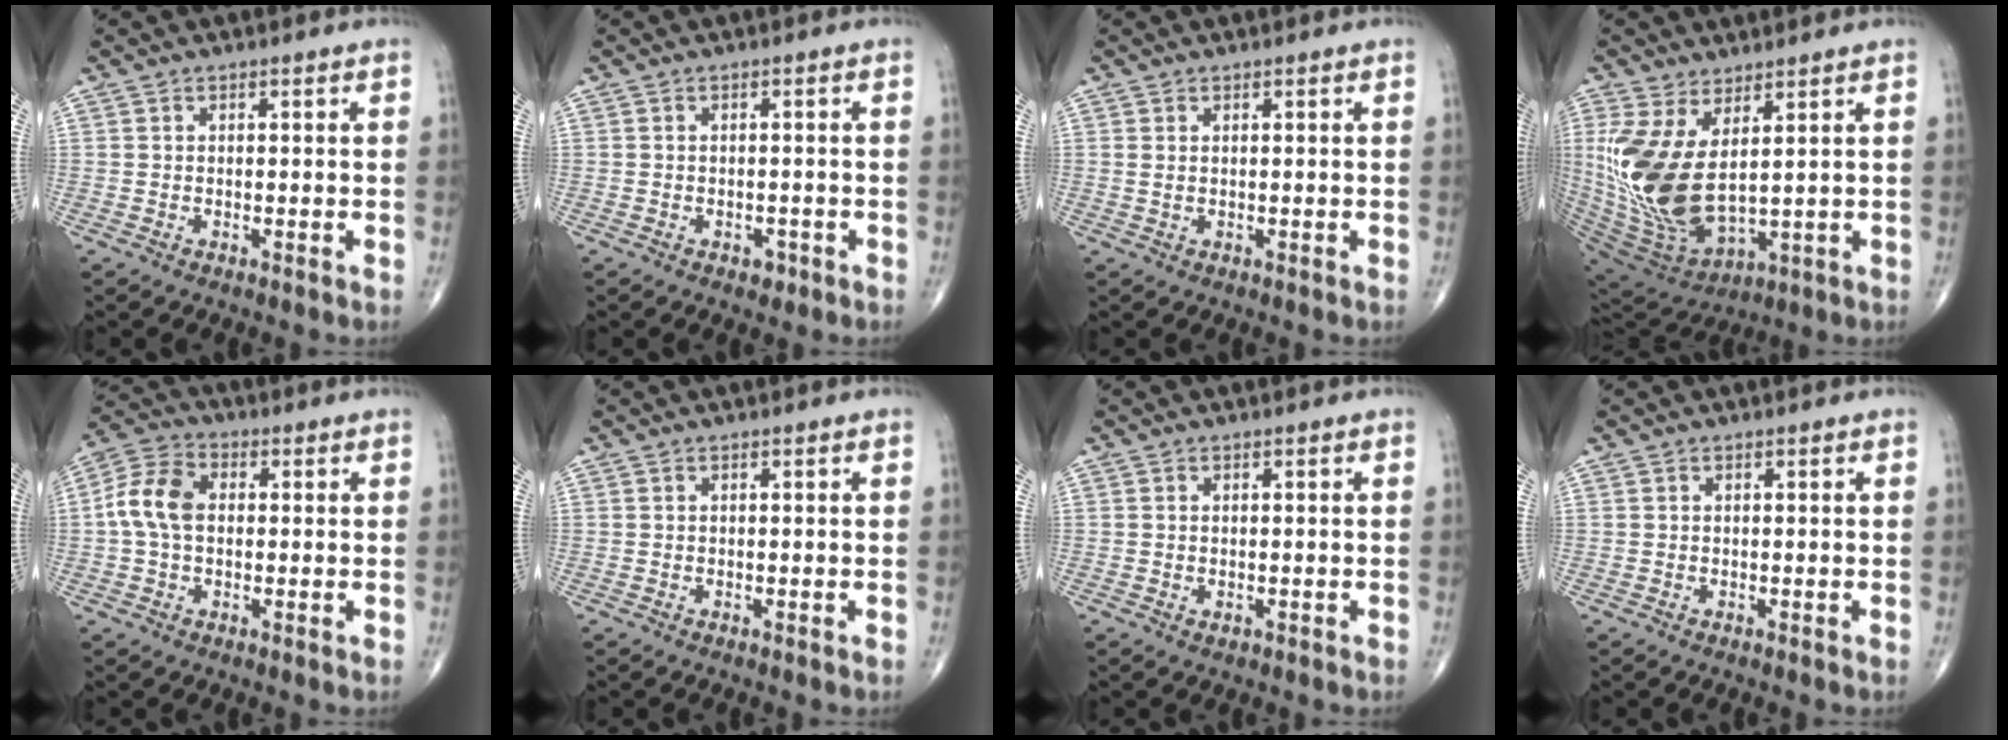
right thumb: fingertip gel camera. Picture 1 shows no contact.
{"total": 1.6, "force": [-0.9, 1.1, 0.8], "torque": [-0.007, 0.004, -0.011]}
{"total": 0.7, "force": [0.2, 0.3, 0.6], "torque": [-0.015, 0.004, 0.007]}
{"total": 16.3, "force": [3.2, 7.9, 13.9], "torque": [-0.304, -0.035, 0.085]}
{"total": 8.7, "force": [0.3, 5.9, 6.3], "torque": [-0.127, 0.027, -0.002]}
{"total": 0.0}
{"total": 0.8, "force": [-0.2, 0.5, 0.6], "torque": [-0.011, -0.001, 0.000]}
{"total": 0.0}